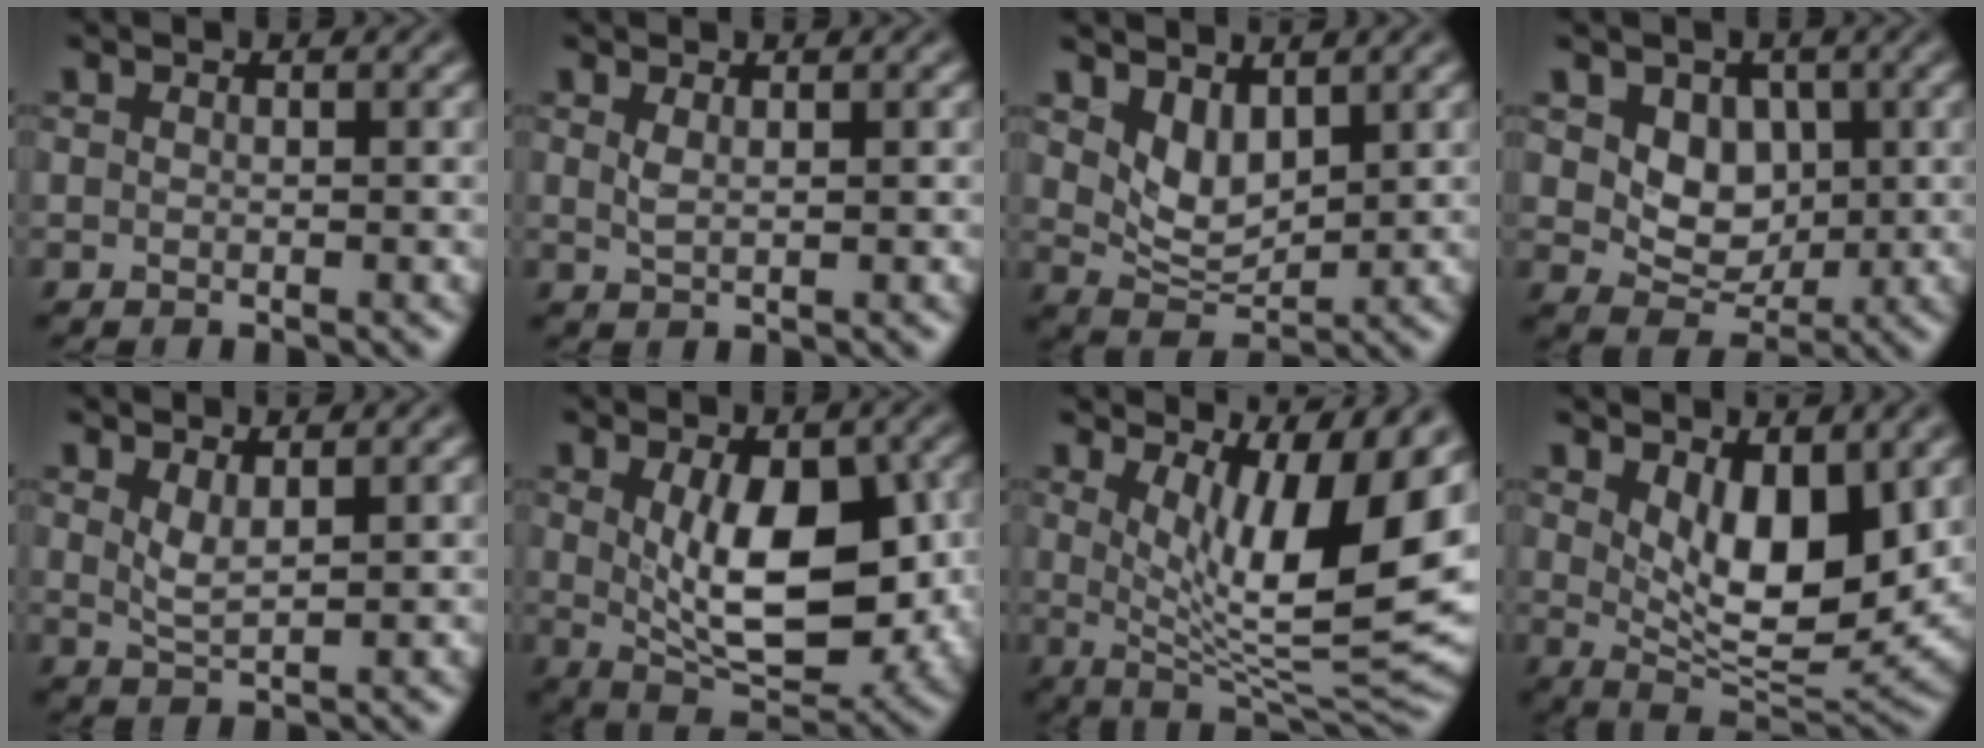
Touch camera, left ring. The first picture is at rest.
{"total": 1.0, "force": [0.5, 0.3, 0.8], "torque": [-0.020, -0.002, 0.012]}
{"total": 3.3, "force": [1.8, 1.8, 2.1], "torque": [-0.048, -0.011, 0.037]}
{"total": 4.0, "force": [0.9, 3.2, 2.3], "torque": [-0.044, -0.011, 0.011]}
{"total": 1.8, "force": [1.0, 0.5, 1.4], "torque": [-0.032, -0.006, 0.024]}
{"total": 9.3, "force": [0.6, 4.6, 8.0], "torque": [-0.134, -0.015, 0.023]}
{"total": 12.2, "force": [3.4, 3.6, 11.2], "torque": [-0.154, -0.018, 0.060]}
{"total": 7.3, "force": [2.2, 3.3, 6.1], "torque": [-0.101, -0.021, 0.043]}